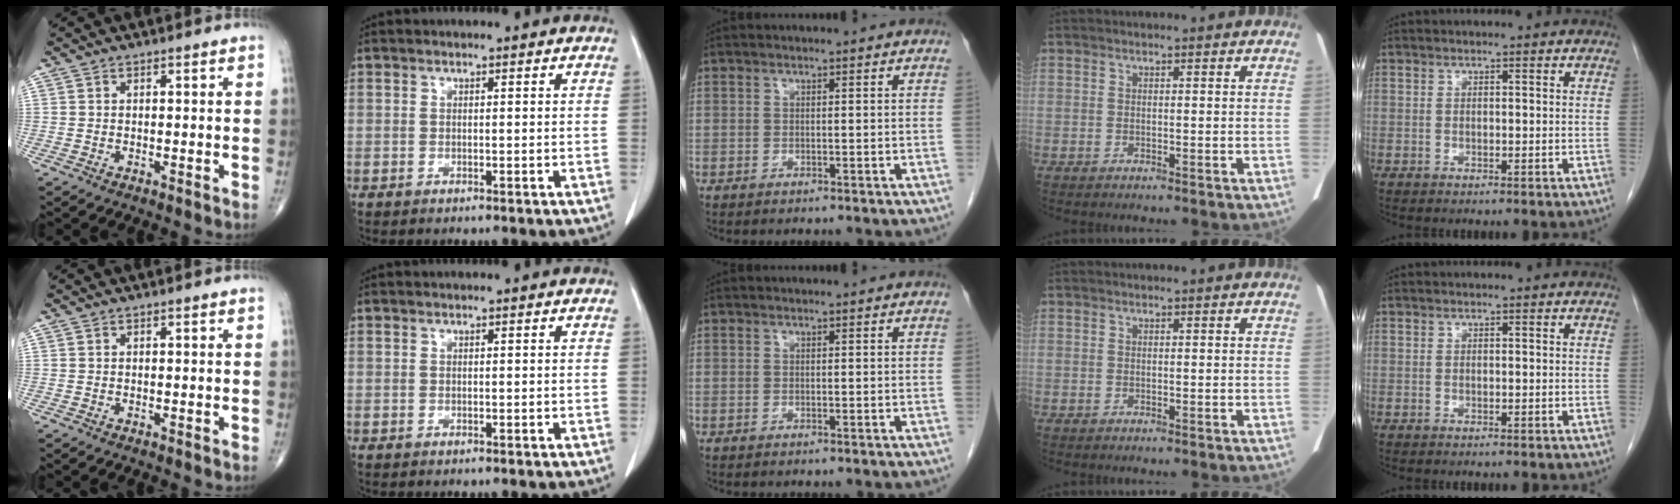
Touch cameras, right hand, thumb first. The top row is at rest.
{}